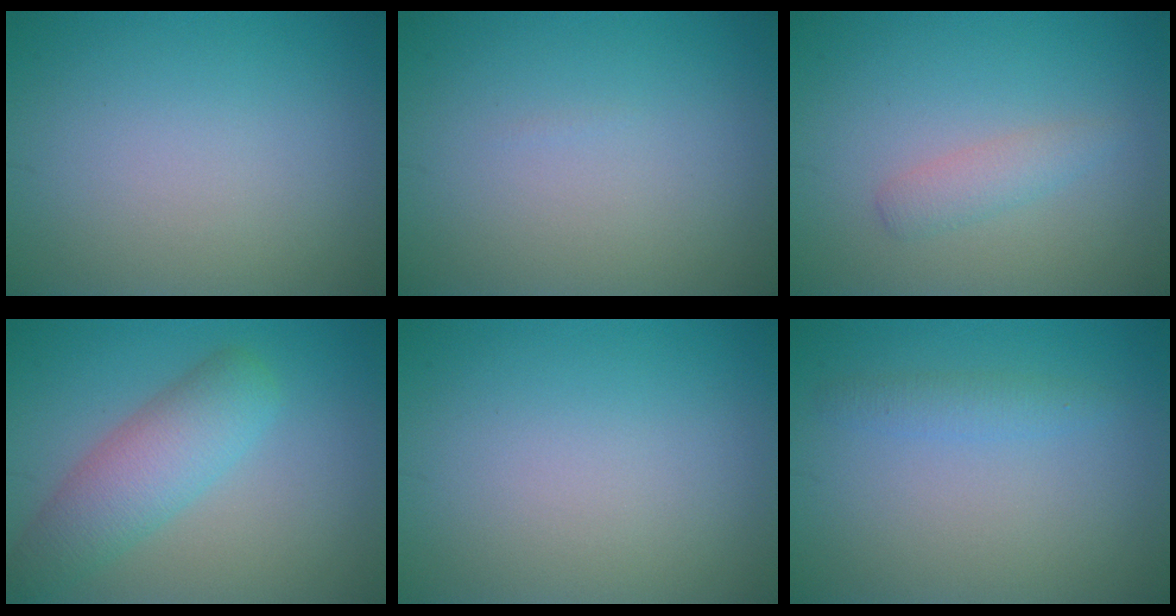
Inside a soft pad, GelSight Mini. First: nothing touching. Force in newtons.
{"total": 0.0}
{"total": 1.7, "press": 1.7, "slide": 0.1}
{"total": 5.1, "press": 5.1, "slide": 0.2}
{"total": 0.0}
{"total": 1.5, "press": 1.5, "slide": 0.1}